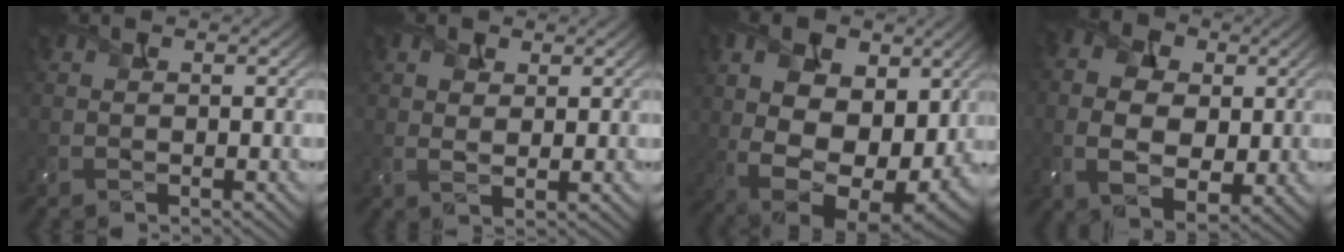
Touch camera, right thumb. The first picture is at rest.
{"total": 2.6, "force": [1.4, 1.2, 1.9], "torque": [-0.043, 0.000, 0.026]}
{"total": 16.5, "force": [2.6, 10.4, 12.6], "torque": [-0.220, 0.009, 0.048]}
{"total": 9.5, "force": [0.4, 6.6, 6.8], "torque": [-0.168, -0.001, 0.011]}